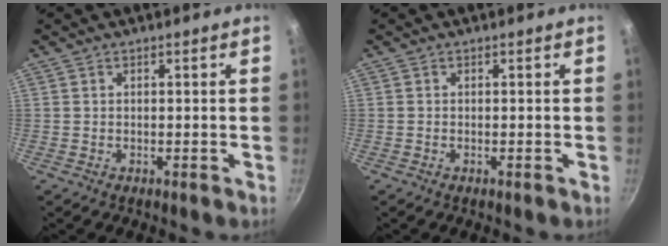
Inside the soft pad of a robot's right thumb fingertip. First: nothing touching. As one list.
[{"total": 0.0}]